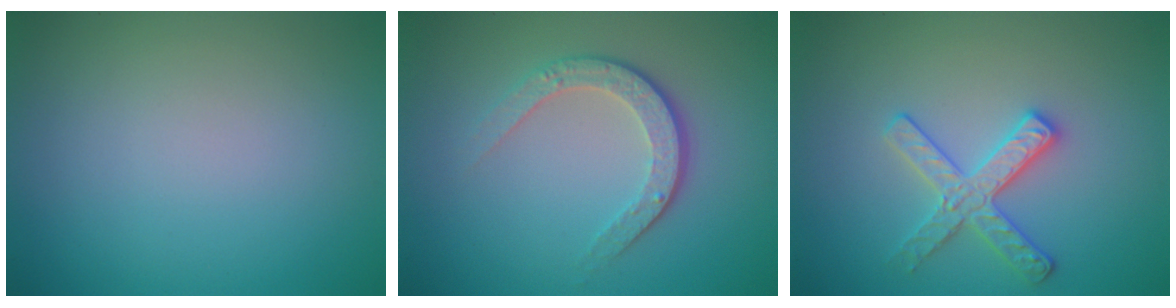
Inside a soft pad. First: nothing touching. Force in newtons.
{"total": 3.4, "press": 2.6, "slide": 2.3}
{"total": 2.9, "press": 2.8, "slide": 0.6}